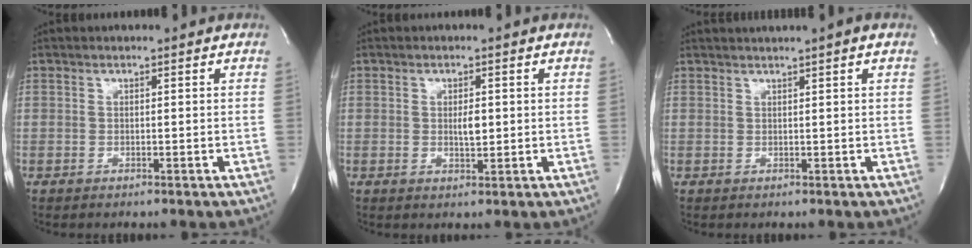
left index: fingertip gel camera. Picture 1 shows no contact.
{"total": 2.2, "force": [0.2, 0.7, 2.1], "torque": [-0.037, -0.002, 0.006]}
{"total": 3.7, "force": [2.8, -0.7, 2.2], "torque": [-0.034, 0.024, 0.045]}